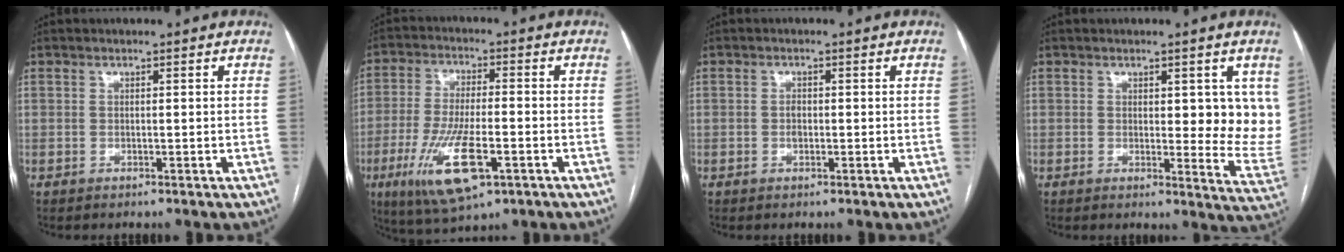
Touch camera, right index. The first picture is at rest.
{"total": 12.9, "force": [-5.2, 3.8, 11.2], "torque": [-0.224, -0.018, -0.085]}
{"total": 1.2, "force": [-0.1, 0.8, 0.9], "torque": [-0.017, 0.002, -0.001]}
{"total": 9.1, "force": [2.7, 3.5, 7.9], "torque": [-0.083, -0.023, 0.031]}